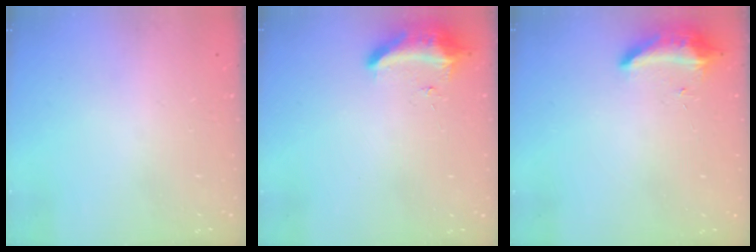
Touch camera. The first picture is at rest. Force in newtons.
{"total": 8.9, "press": 8.8, "slide": 1.6}
{"total": 9.1, "press": 8.8, "slide": 2.4}